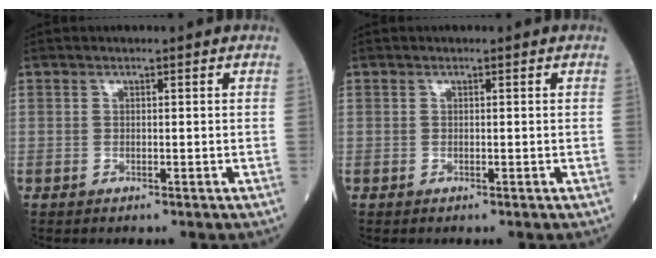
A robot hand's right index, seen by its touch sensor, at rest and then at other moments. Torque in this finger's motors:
{"motor_torque": [0.00, 0.00, 0.01, 0.01]}